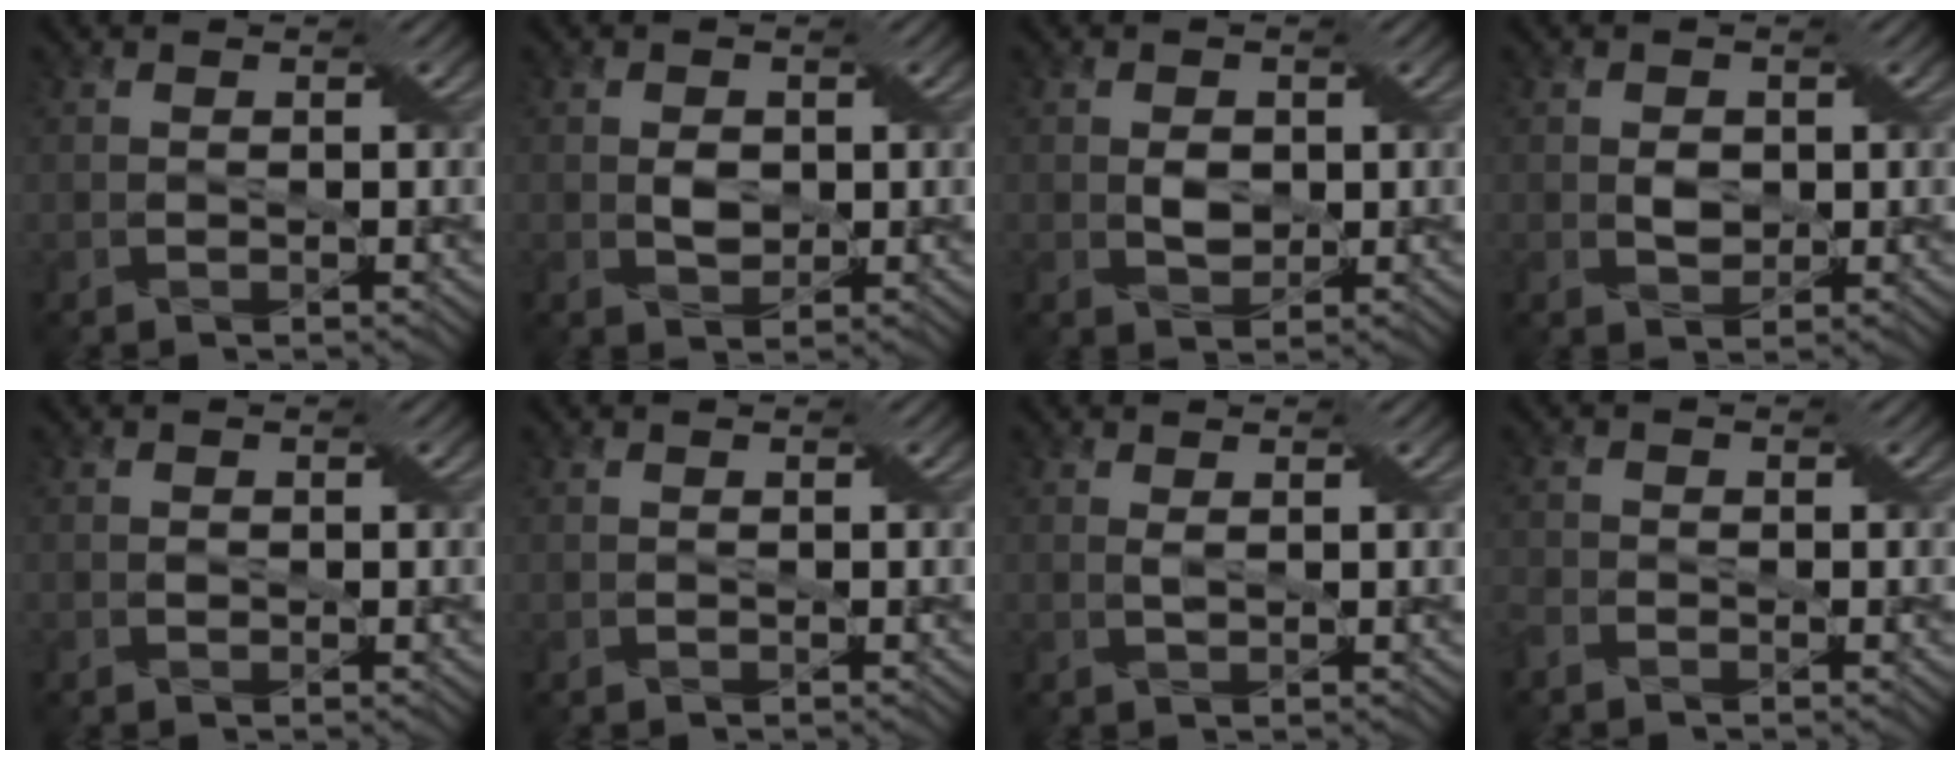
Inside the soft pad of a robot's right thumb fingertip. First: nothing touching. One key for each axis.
{"total": 2.1, "fx": 0.1, "fy": 1.6, "fz": 1.4, "tx": -0.033, "ty": -0.002, "tz": 0.004}
{"total": 2.3, "fx": 0.2, "fy": 1.7, "fz": 1.5, "tx": -0.035, "ty": -0.002, "tz": 0.005}
{"total": 2.0, "fx": 0.2, "fy": 1.6, "fz": 1.2, "tx": -0.029, "ty": -0.002, "tz": 0.003}
{"total": 0.6, "fx": -0.1, "fy": 0.5, "fz": 0.2, "tx": -0.005, "ty": -0.002, "tz": -0.002}
{"total": 0.0}
{"total": 0.8, "fx": 0.4, "fy": 0.1, "fz": 0.6, "tx": -0.018, "ty": 0.001, "tz": 0.009}
{"total": 2.0, "fx": -1.6, "fy": 1.0, "fz": 0.7, "tx": -0.024, "ty": -0.003, "tz": -0.042}